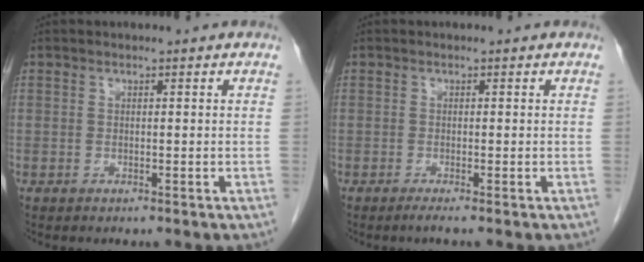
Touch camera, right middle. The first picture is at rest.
{"total": 0.8, "force": [-0.6, -0.3, 0.5], "torque": [-0.009, -0.001, -0.012]}